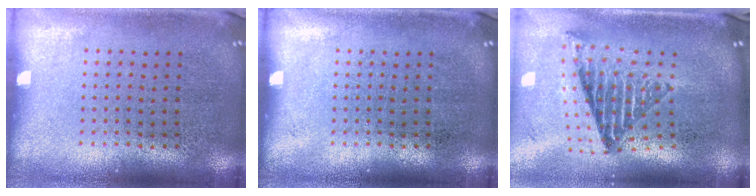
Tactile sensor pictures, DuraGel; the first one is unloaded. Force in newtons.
{"total": 0.0}
{"total": 1.8, "press": 1.4, "slide": 1.1}